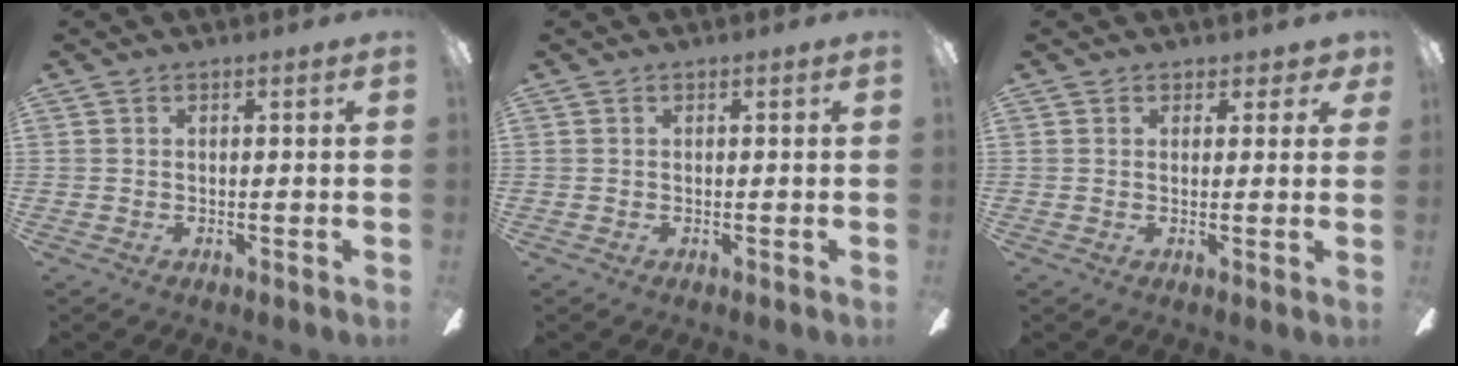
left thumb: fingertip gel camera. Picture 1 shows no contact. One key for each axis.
{"total": 0.0}
{"total": 2.1, "fx": 1.4, "fy": 1.4, "fz": 0.6, "tx": 0.004, "ty": -0.002, "tz": 0.024}